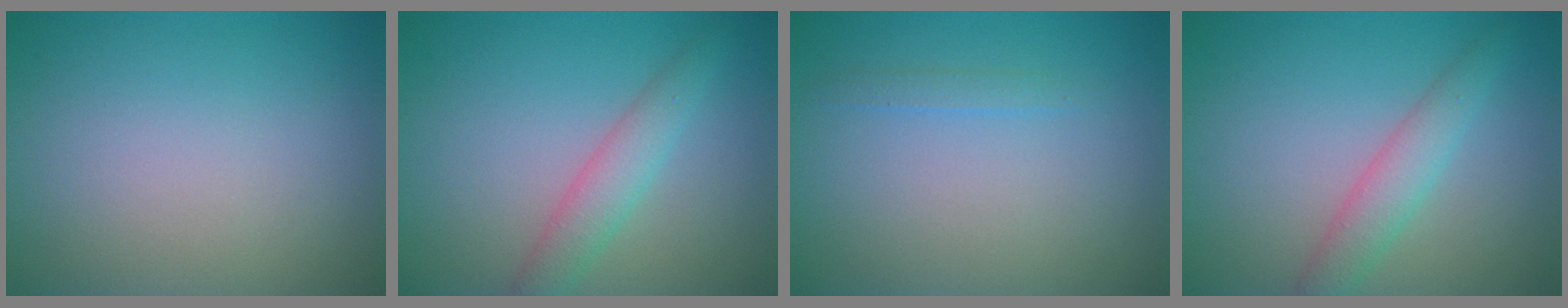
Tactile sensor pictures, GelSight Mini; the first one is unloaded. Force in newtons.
{"total": 2.9, "press": 2.9, "slide": 0.1}
{"total": 0.9, "press": 0.9, "slide": 0.1}
{"total": 2.9, "press": 2.9, "slide": 0.1}